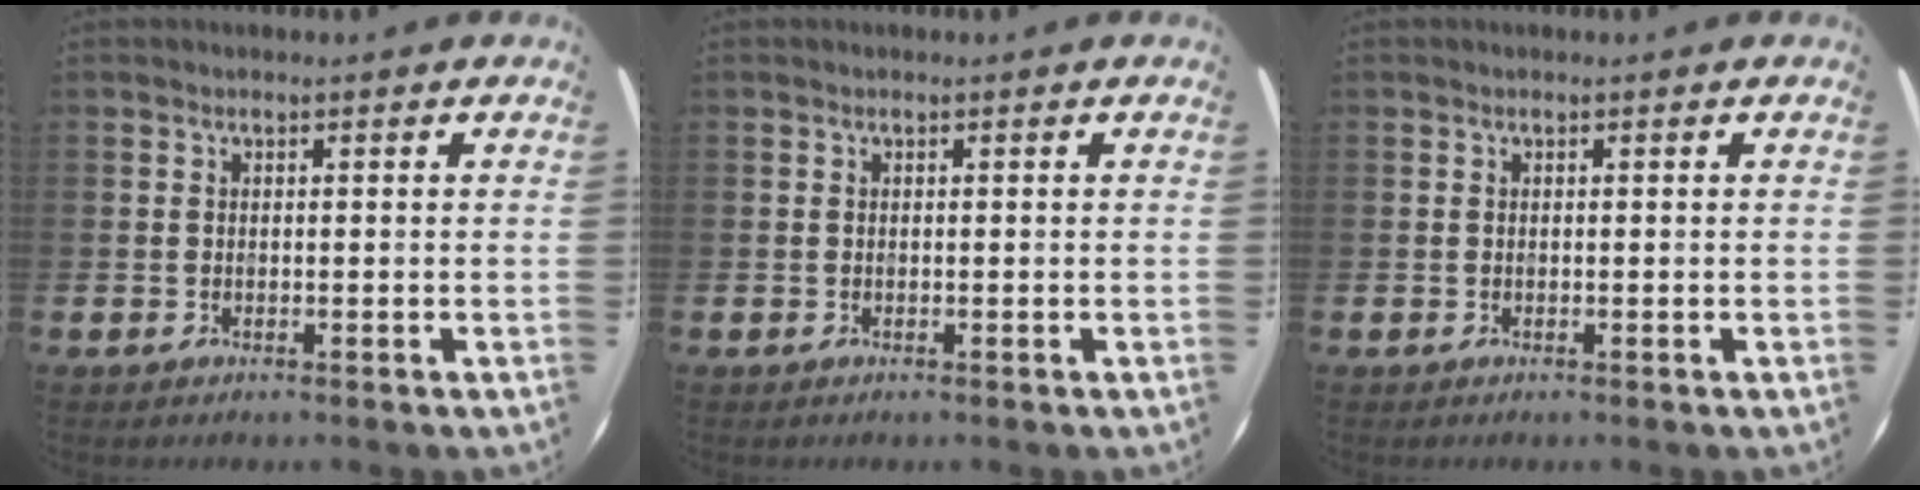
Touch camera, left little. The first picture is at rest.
{"total": 0.0}
{"total": 0.0}